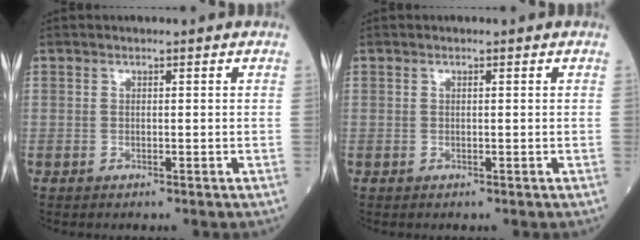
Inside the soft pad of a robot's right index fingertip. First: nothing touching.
{"total": 0.0}